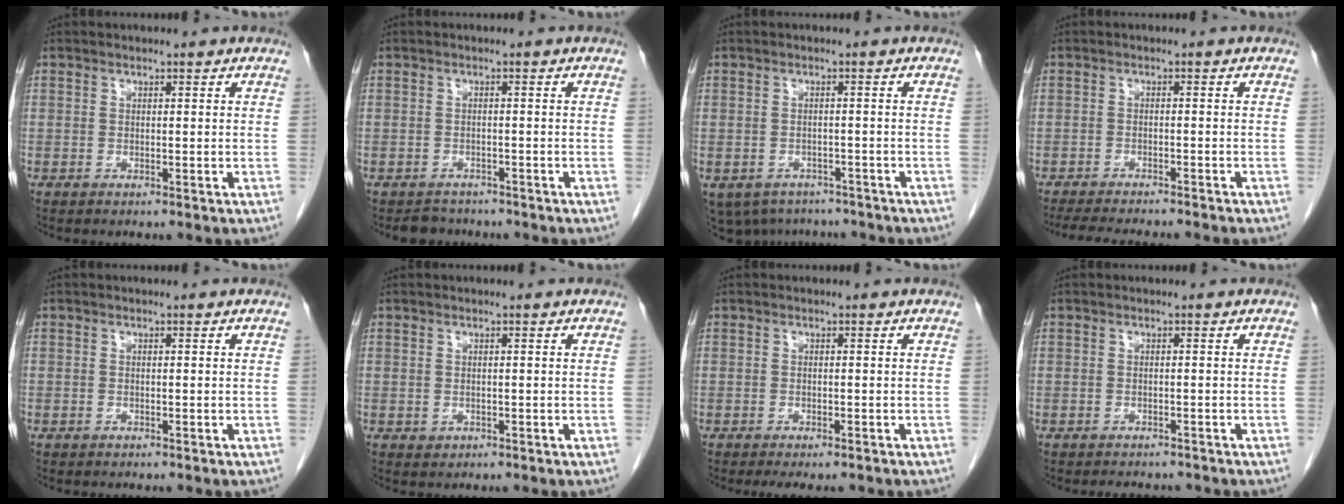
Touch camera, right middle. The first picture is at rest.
{"total": 2.6, "force": [-2.3, 1.1, -0.2], "torque": [-0.006, -0.003, -0.035]}
{"total": 9.2, "force": [-7.0, 5.5, 2.4], "torque": [-0.057, 0.000, -0.085]}
{"total": 10.6, "force": [-9.3, 1.3, 4.8], "torque": [-0.067, -0.016, -0.128]}
{"total": 0.0}
{"total": 0.6, "force": [-0.2, 0.6, 0.2], "torque": [-0.007, -0.001, 0.002]}
{"total": 4.4, "force": [-3.7, 1.2, 2.1], "torque": [-0.023, -0.010, -0.049]}
{"total": 3.8, "force": [-3.5, 1.2, 0.9], "torque": [-0.013, -0.004, -0.044]}